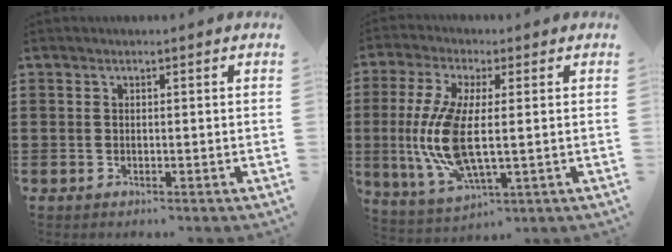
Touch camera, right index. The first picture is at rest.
{"total": 11.5, "force": [-0.4, 3.8, 10.8], "torque": [-0.252, -0.028, -0.012]}